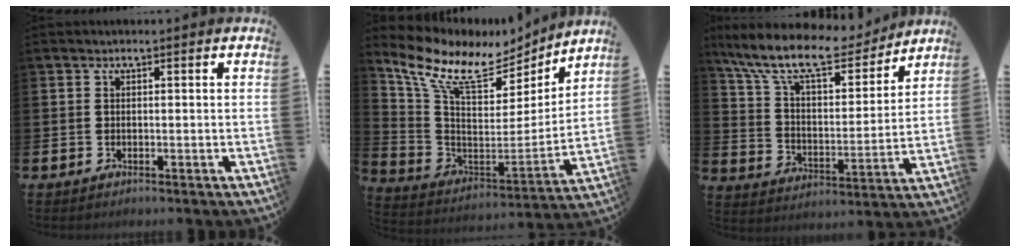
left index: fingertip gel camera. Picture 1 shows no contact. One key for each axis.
{"total": 11.7, "fx": 9.3, "fy": 4.5, "fz": 5.6, "tx": -0.147, "ty": -0.058, "tz": 0.162}
{"total": 12.4, "fx": 10.7, "fy": 3.4, "fz": 5.3, "tx": -0.142, "ty": -0.061, "tz": 0.186}